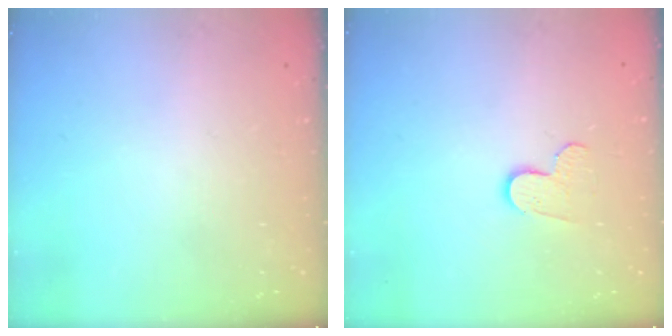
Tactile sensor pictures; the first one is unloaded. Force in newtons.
{"total": 6.3, "press": 6.3, "slide": 0.5}